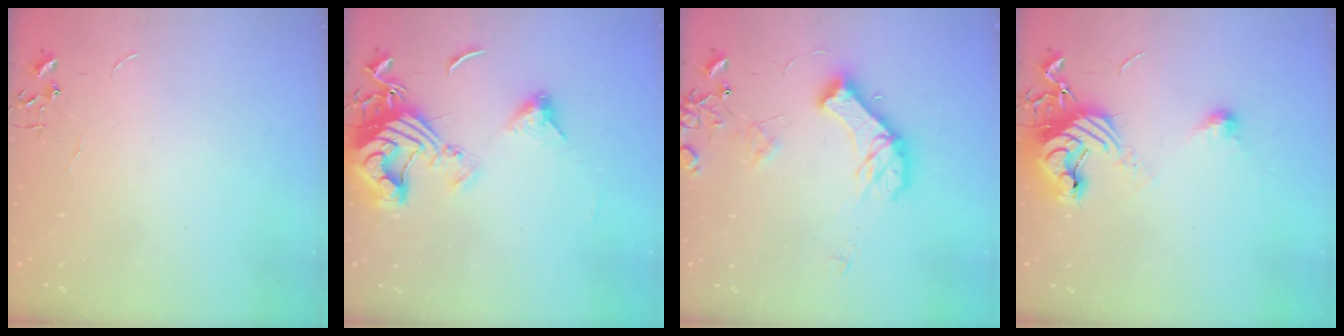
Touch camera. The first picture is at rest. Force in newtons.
{"total": 15.7, "press": 15.6, "slide": 1.8}
{"total": 14.3, "press": 14.2, "slide": 2.0}
{"total": 13.9, "press": 13.8, "slide": 1.2}